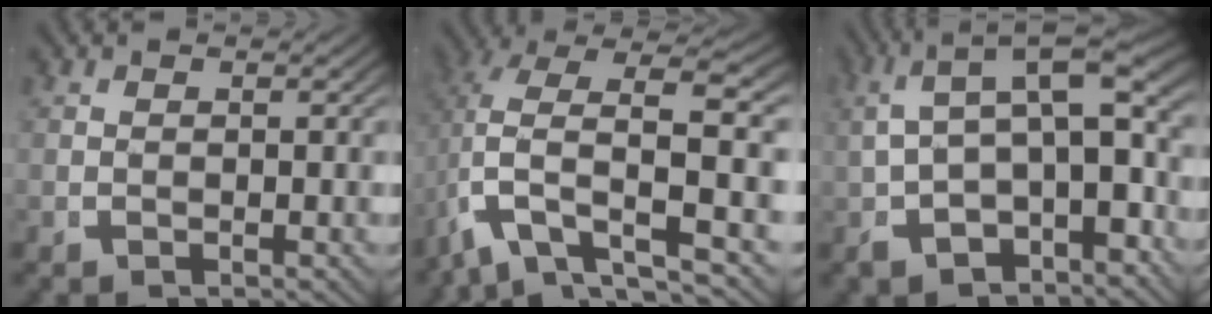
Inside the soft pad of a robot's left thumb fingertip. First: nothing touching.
{"total": 7.5, "force": [-0.8, 4.2, 6.2], "torque": [-0.131, -0.026, 0.008]}
{"total": 9.9, "force": [1.4, 5.6, 8.0], "torque": [-0.119, 0.014, 0.018]}